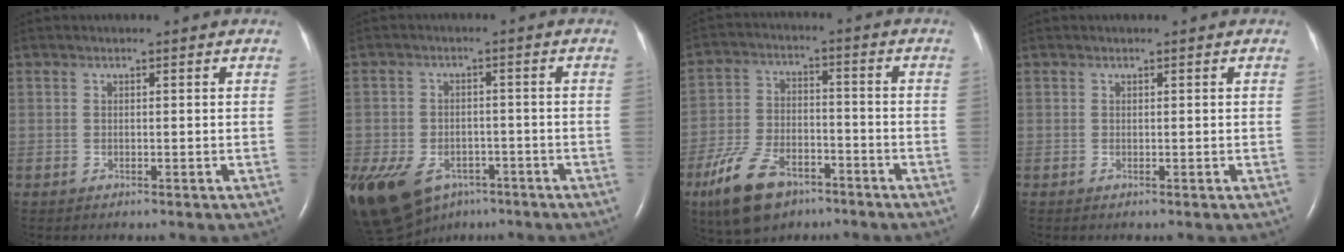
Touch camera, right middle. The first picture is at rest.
{"total": 19.2, "force": [-10.2, 13.0, 9.7], "torque": [-0.271, -0.017, -0.148]}
{"total": 11.9, "force": [-7.4, 5.8, 7.3], "torque": [-0.159, -0.004, -0.131]}
{"total": 0.0}